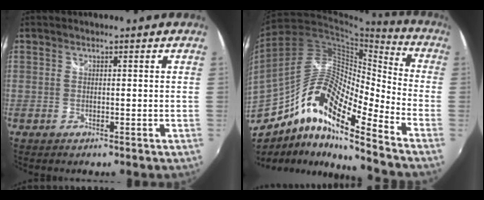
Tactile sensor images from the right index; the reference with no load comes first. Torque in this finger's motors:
{"motor_torque": [0.83, -0.79, 0.66, 0.16]}